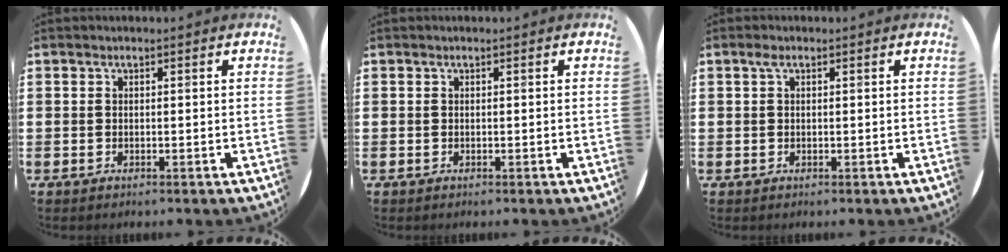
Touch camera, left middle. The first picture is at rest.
{"total": 0.0}
{"total": 1.0, "force": [0.4, 0.5, 0.7], "torque": [-0.016, 0.005, 0.008]}